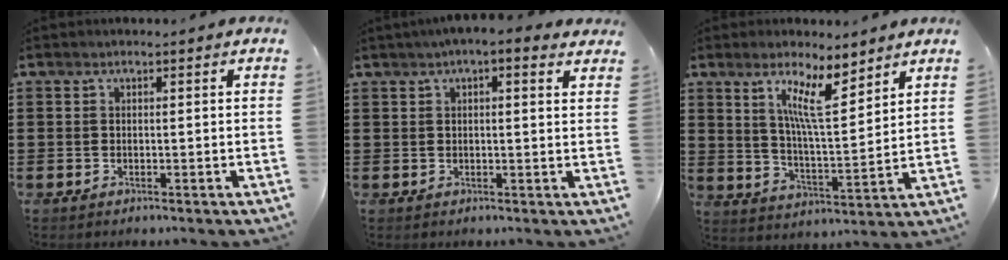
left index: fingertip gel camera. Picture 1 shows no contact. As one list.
[{"total": 2.9, "force": [2.1, 0.3, 2.0], "torque": [-0.045, 0.004, 0.036]}, {"total": 9.1, "force": [6.2, 2.1, 6.4], "torque": [-0.124, -0.022, 0.107]}]